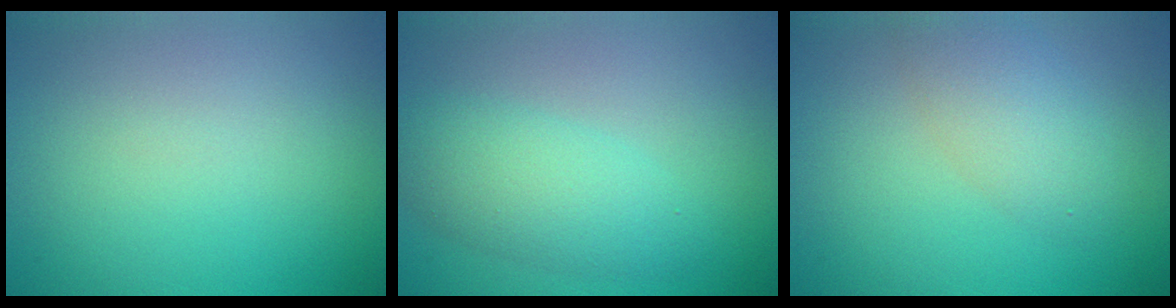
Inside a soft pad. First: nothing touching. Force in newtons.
{"total": 3.9, "press": 3.9, "slide": 0.1}
{"total": 3.2, "press": 3.2, "slide": 0.1}